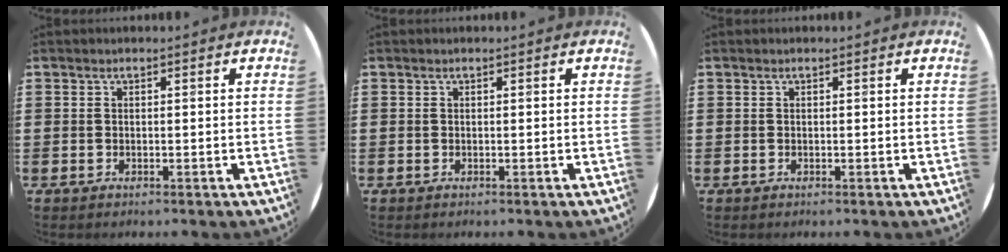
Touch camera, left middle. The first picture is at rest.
{"total": 0.0}
{"total": 0.0}